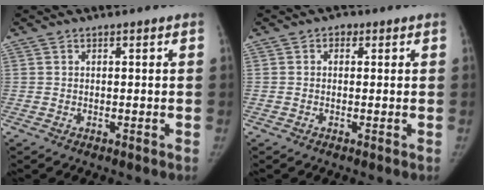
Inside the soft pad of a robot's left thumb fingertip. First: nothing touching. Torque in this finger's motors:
{"motor_torque": [0.27, 0.22, 0.41, 0.03, 0.06]}